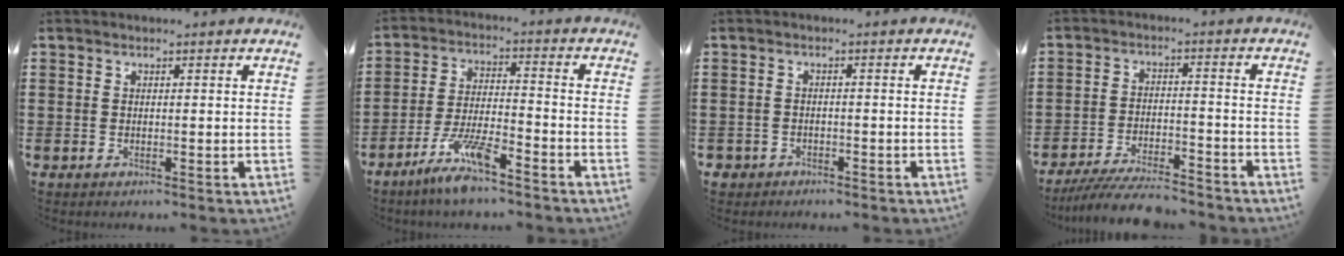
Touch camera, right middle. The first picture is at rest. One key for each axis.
{"total": 8.0, "fx": -6.0, "fy": 1.2, "fz": 5.2, "tx": -0.115, "ty": -0.007, "tz": -0.115}
{"total": 1.8, "fx": -1.5, "fy": 0.9, "fz": -0.2, "tx": -0.002, "ty": 0.002, "tz": -0.037}
{"total": 6.9, "fx": -6.5, "fy": 0.8, "fz": 2.2, "tx": -0.040, "ty": 0.004, "tz": -0.124}